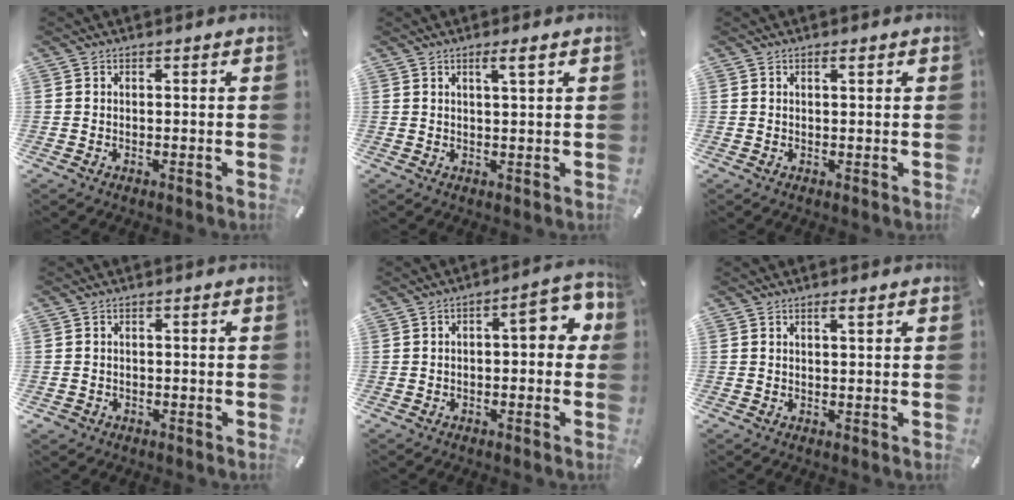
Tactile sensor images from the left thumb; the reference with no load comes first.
{"total": 3.4, "force": [1.7, 0.2, 2.9], "torque": [-0.059, 0.000, 0.027]}
{"total": 1.2, "force": [0.5, 0.2, 1.1], "torque": [-0.021, 0.001, 0.009]}
{"total": 1.5, "force": [-0.8, 1.2, 0.4], "torque": [-0.009, 0.005, -0.020]}
{"total": 8.3, "force": [1.0, 3.8, 7.4], "torque": [-0.096, -0.010, 0.009]}
{"total": 1.5, "force": [0.7, 0.1, 1.3], "torque": [-0.027, -0.001, 0.012]}